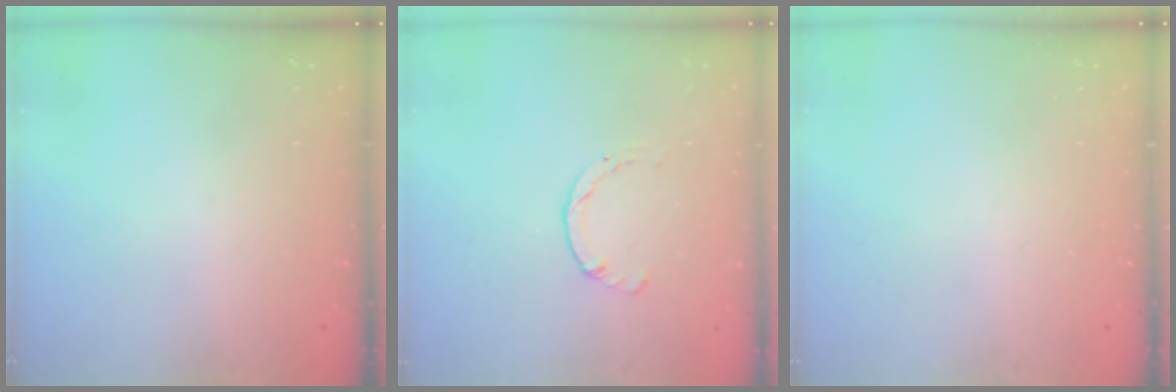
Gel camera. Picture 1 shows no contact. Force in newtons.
{"total": 0.0}
{"total": 0.0}